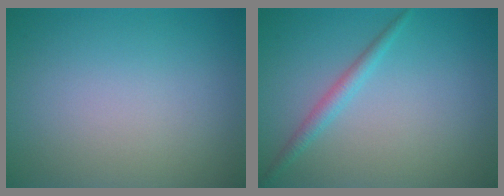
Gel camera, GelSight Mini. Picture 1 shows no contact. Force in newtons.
{"total": 1.7, "press": 1.7, "slide": 0.1}